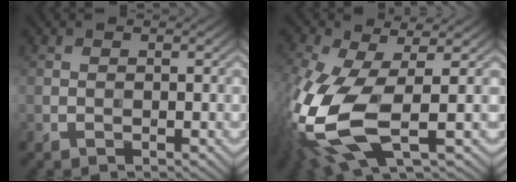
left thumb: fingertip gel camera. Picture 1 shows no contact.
{"total": 13.9, "force": [-3.3, 6.0, 12.1], "torque": [-0.310, -0.030, -0.058]}